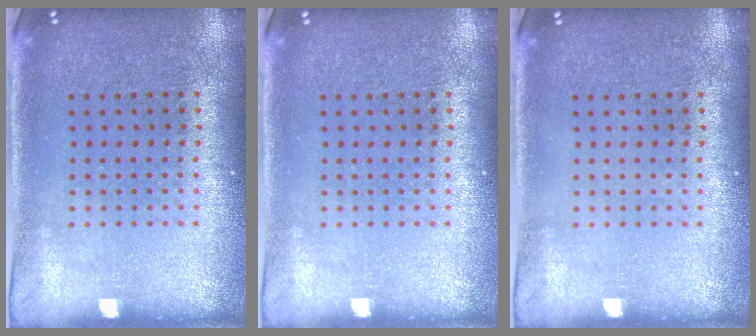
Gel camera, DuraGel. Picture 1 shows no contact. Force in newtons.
{"total": 0.0}
{"total": 0.0}